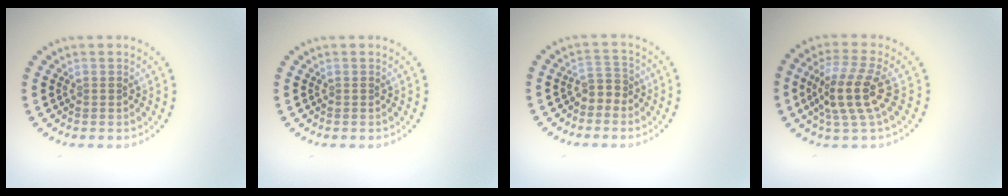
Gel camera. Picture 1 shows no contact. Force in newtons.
{"total": 0.0}
{"total": 2.0, "press": 1.7, "slide": 1.1}
{"total": 4.4, "press": 3.7, "slide": 2.3}